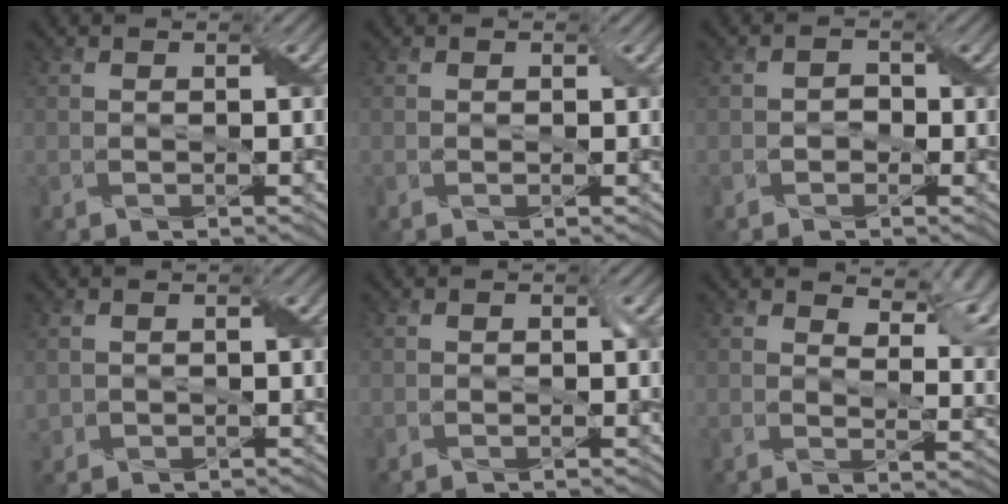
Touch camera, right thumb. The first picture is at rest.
{"total": 0.6, "force": [0.1, 0.6, 0.1], "torque": [-0.001, -0.004, -0.002]}
{"total": 1.3, "force": [-0.5, 1.2, 0.3], "torque": [-0.005, 0.002, -0.012]}
{"total": 1.1, "force": [0.2, 1.1, 0.0], "torque": [-0.010, -0.004, 0.005]}
{"total": 0.6, "force": [-0.1, 0.5, 0.3], "torque": [-0.004, -0.003, -0.003]}
{"total": 9.3, "force": [5.9, 3.8, 6.0], "torque": [-0.094, 0.004, 0.097]}